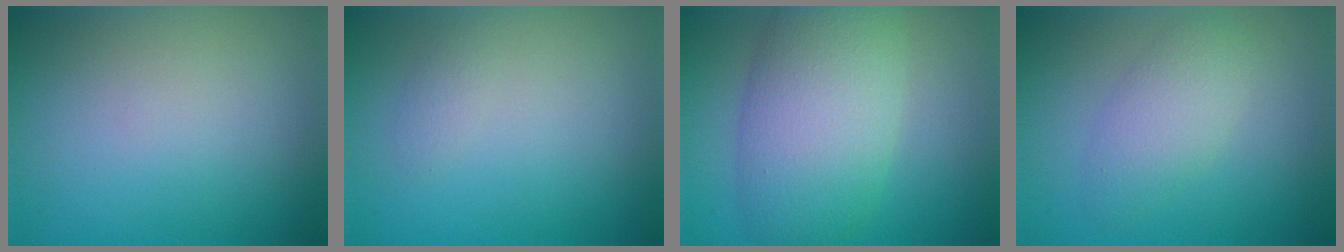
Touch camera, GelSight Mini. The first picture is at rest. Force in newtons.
{"total": 0.8, "press": 0.8, "slide": 0.0}
{"total": 8.6, "press": 8.6, "slide": 0.6}
{"total": 3.0, "press": 3.0, "slide": 0.1}